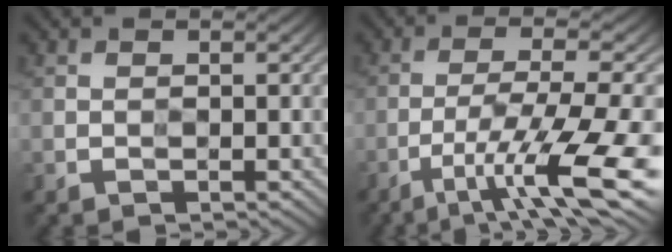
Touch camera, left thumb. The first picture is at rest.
{"total": 12.1, "force": [-6.2, 2.1, 10.2], "torque": [-0.162, -0.005, -0.096]}